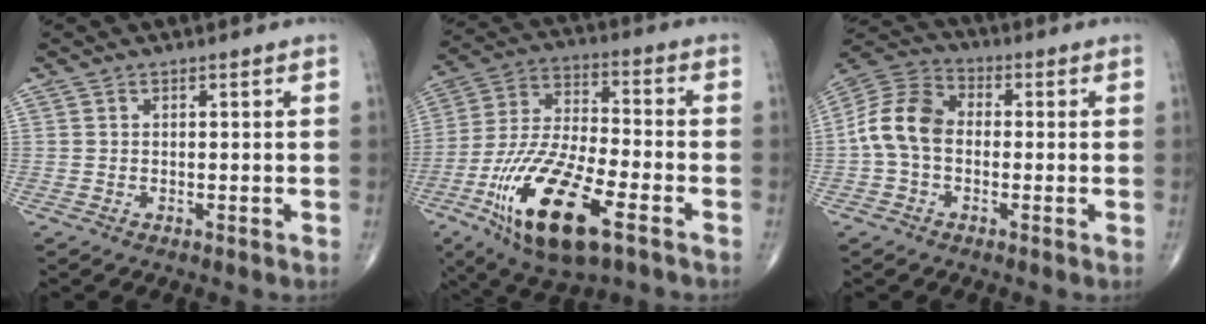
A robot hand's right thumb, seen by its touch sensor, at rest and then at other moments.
{"total": 21.1, "force": [-9.4, 7.4, 17.3], "torque": [-0.356, 0.019, -0.166]}
{"total": 10.3, "force": [-0.9, 7.3, 7.2], "torque": [-0.134, 0.030, -0.032]}